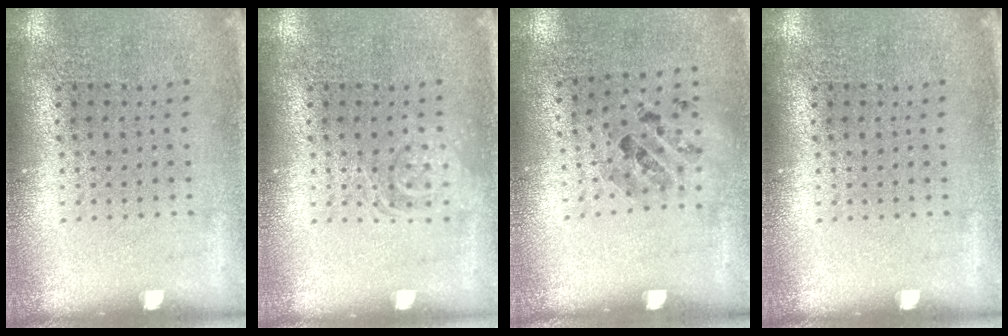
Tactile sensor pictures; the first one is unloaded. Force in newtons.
{"total": 1.6, "press": 1.6, "slide": 0.3}
{"total": 0.9, "press": 0.8, "slide": 0.4}
{"total": 0.0}